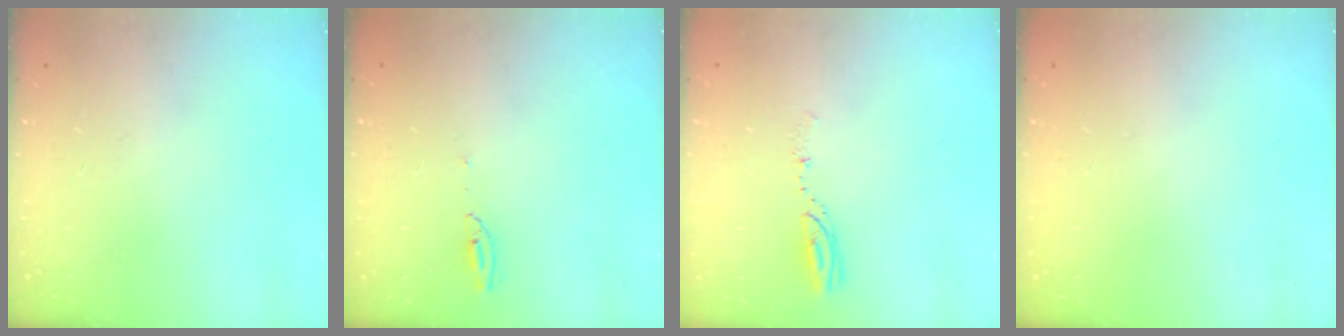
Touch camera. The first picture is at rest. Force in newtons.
{"total": 4.4, "press": 4.4, "slide": 0.1}
{"total": 3.9, "press": 3.9, "slide": 0.4}
{"total": 0.0}